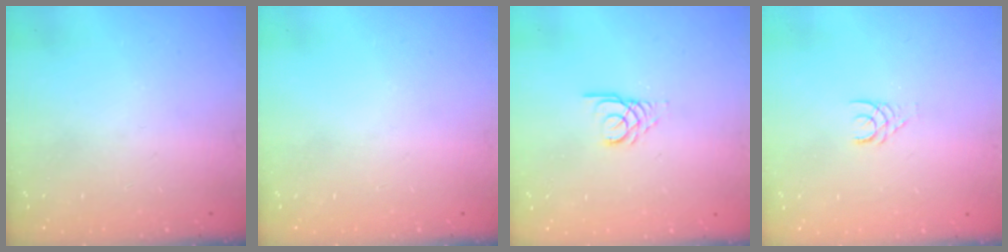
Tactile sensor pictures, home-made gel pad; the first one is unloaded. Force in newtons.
{"total": 0.0}
{"total": 3.9, "press": 3.9, "slide": 0.3}
{"total": 2.4, "press": 2.4, "slide": 0.2}